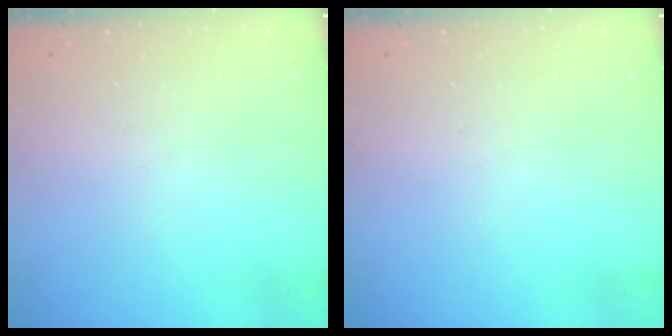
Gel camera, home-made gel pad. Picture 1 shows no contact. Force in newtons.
{"total": 0.0}